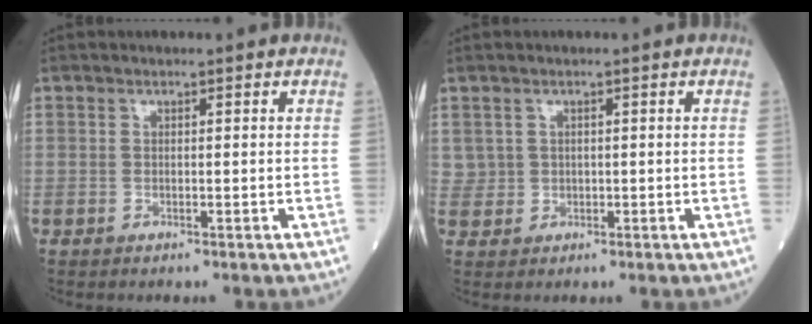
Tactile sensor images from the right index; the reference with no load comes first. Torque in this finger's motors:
{"motor_torque": [-0.06, -0.18, -0.08, 0.02]}